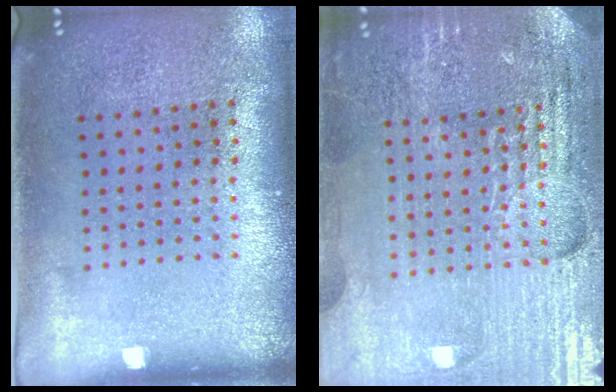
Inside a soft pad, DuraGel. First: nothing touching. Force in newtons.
{"total": 4.9, "press": 4.6, "slide": 1.8}